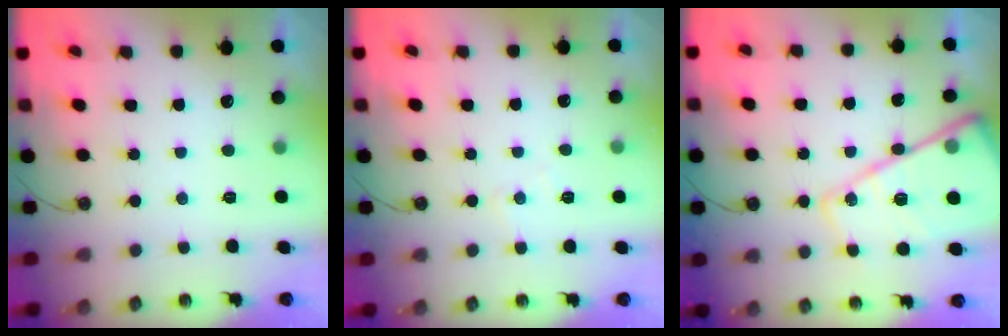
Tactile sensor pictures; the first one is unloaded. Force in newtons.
{"total": 4.6, "press": 4.6, "slide": 0.6}
{"total": 22.4, "press": 22.3, "slide": 2.4}